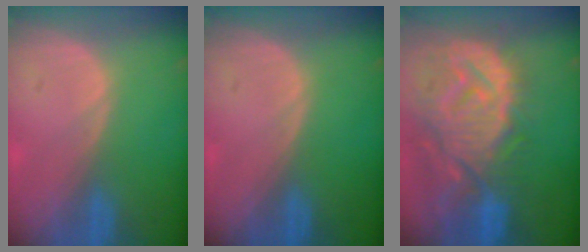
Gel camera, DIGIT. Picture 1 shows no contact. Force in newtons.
{"total": 0.0}
{"total": 14.0, "press": 12.1, "slide": 7.1}